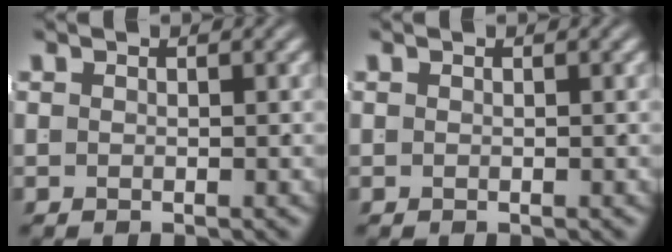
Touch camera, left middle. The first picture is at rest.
{"total": 0.0}